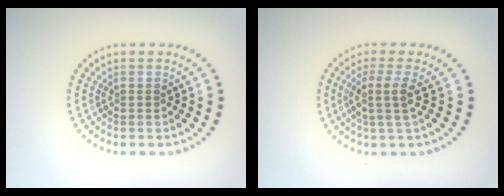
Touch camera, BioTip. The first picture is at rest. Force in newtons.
{"total": 2.4, "press": 1.9, "slide": 1.5}